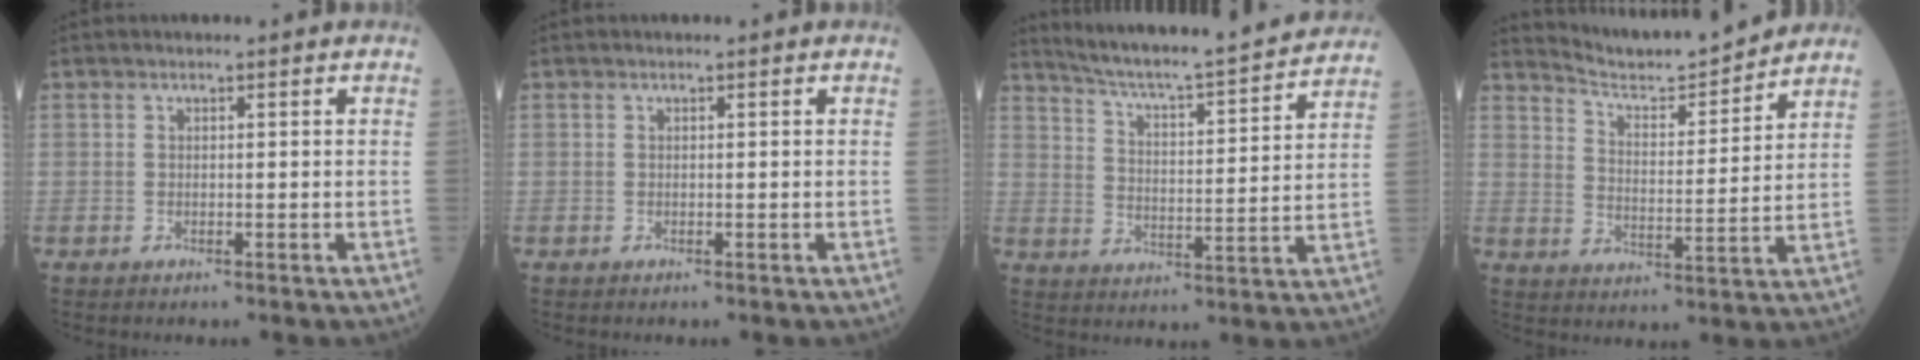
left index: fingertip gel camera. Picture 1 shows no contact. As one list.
[{"total": 0.0}, {"total": 18.6, "force": [17.1, 0.6, 7.2], "torque": [-0.122, -0.012, 0.243]}, {"total": 11.1, "force": [10.9, 0.0, 1.9], "torque": [-0.043, -0.003, 0.175]}]